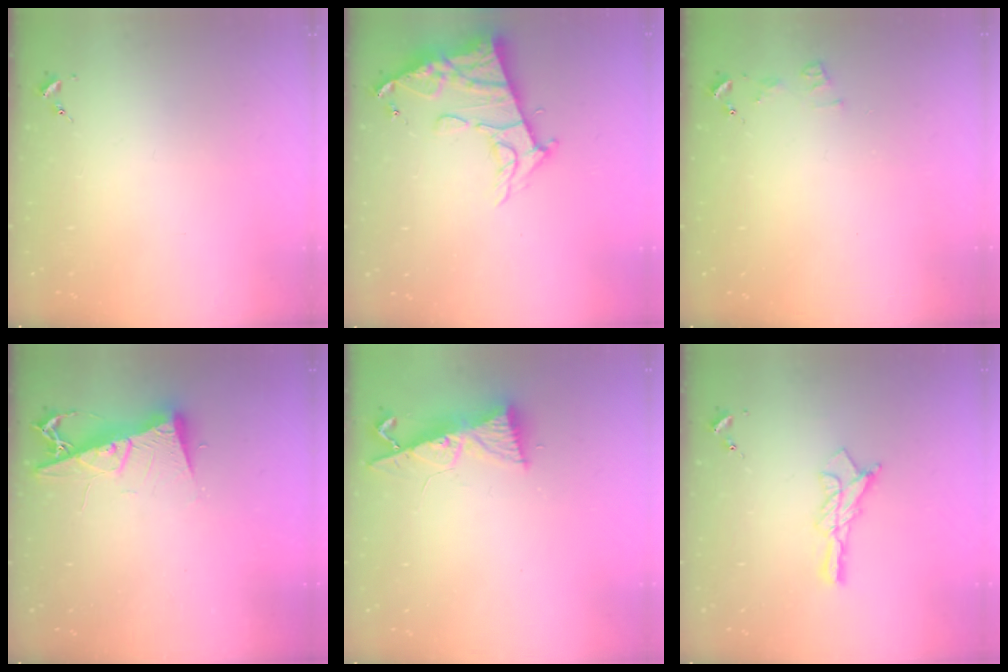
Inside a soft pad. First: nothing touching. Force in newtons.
{"total": 14.9, "press": 14.8, "slide": 1.4}
{"total": 5.2, "press": 5.2, "slide": 0.7}
{"total": 11.3, "press": 11.2, "slide": 1.1}
{"total": 8.5, "press": 8.5, "slide": 1.0}
{"total": 10.6, "press": 10.6, "slide": 0.8}